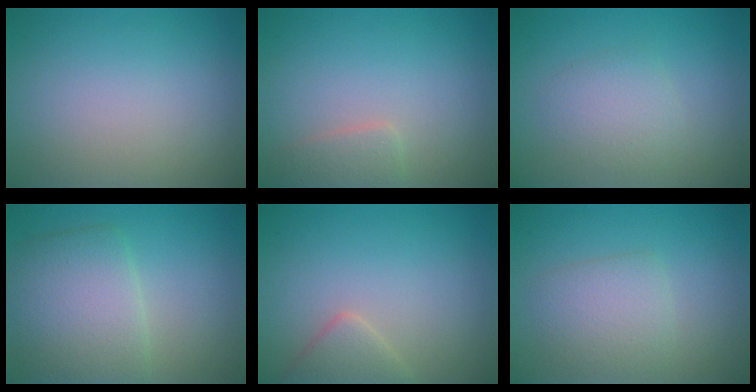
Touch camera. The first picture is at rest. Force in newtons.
{"total": 1.8, "press": 1.8, "slide": 0.2}
{"total": 2.3, "press": 2.3, "slide": 0.1}
{"total": 6.2, "press": 6.2, "slide": 0.3}
{"total": 2.3, "press": 2.3, "slide": 0.1}
{"total": 2.9, "press": 2.9, "slide": 0.2}